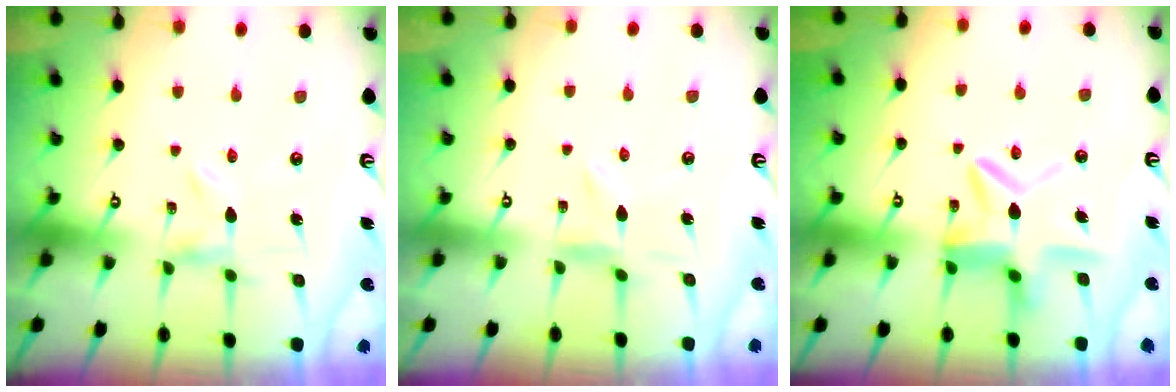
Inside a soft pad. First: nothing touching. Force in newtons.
{"total": 1.1, "press": 1.1, "slide": 0.2}
{"total": 11.6, "press": 11.6, "slide": 1.1}